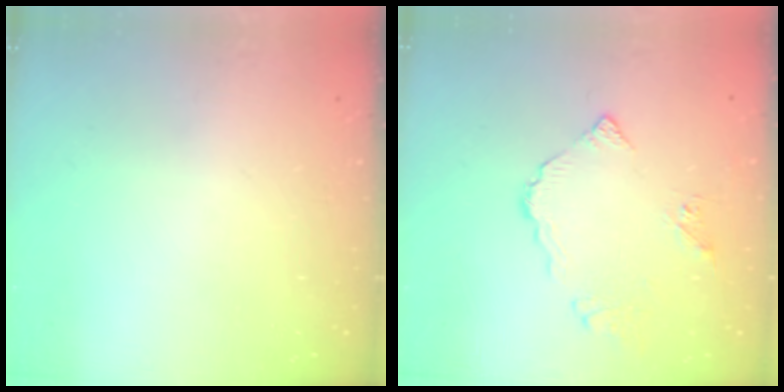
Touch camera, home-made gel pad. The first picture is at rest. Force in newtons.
{"total": 6.1, "press": 6.1, "slide": 0.3}